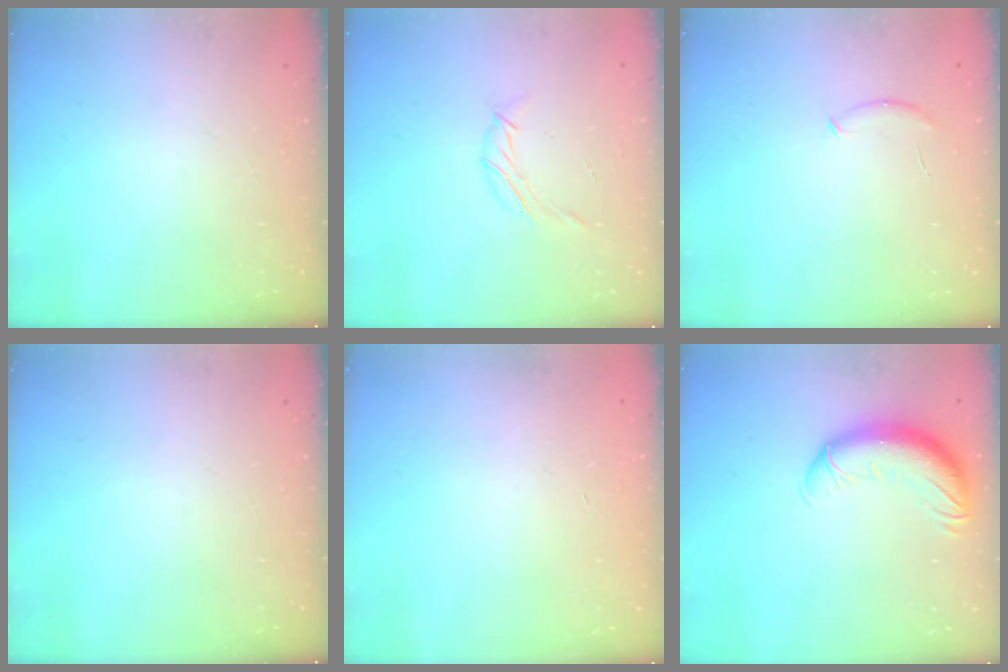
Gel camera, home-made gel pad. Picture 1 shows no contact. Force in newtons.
{"total": 5.5, "press": 5.4, "slide": 1.2}
{"total": 5.8, "press": 5.7, "slide": 1.2}
{"total": 0.0}
{"total": 0.6, "press": 0.5, "slide": 0.2}
{"total": 12.8, "press": 12.4, "slide": 3.1}